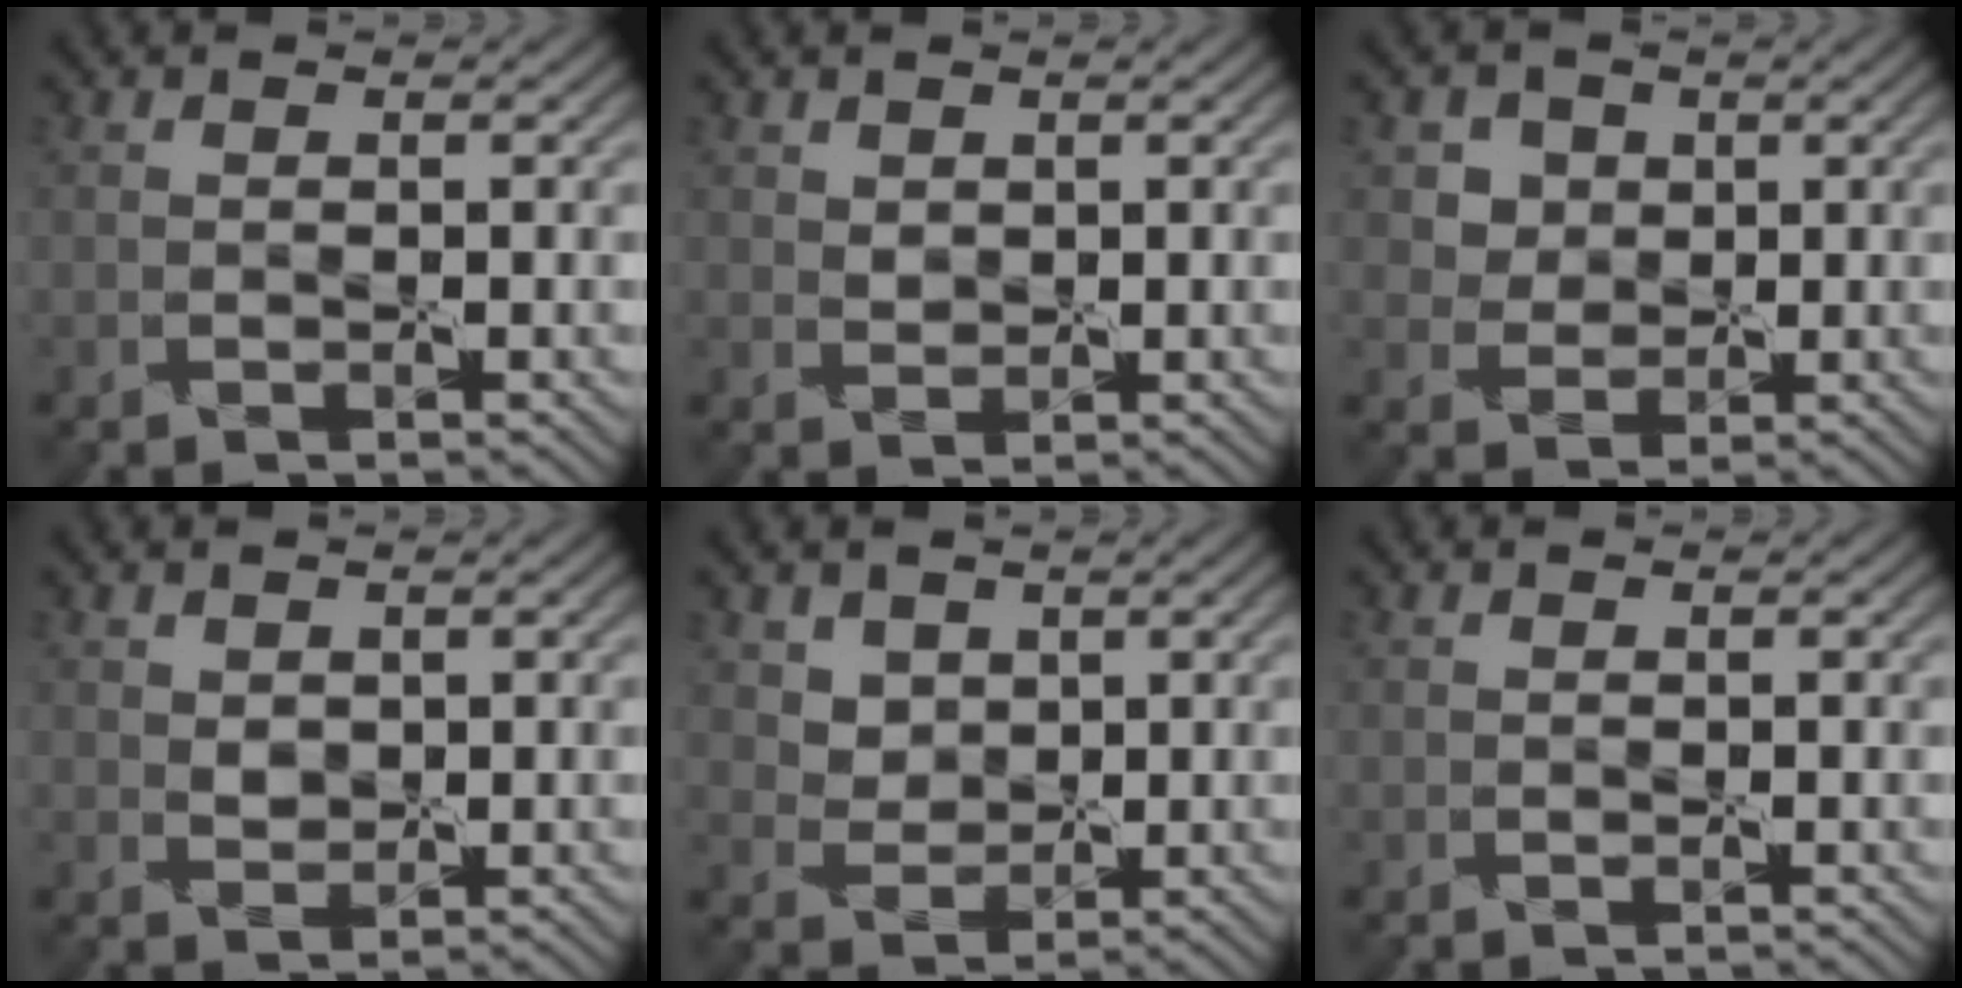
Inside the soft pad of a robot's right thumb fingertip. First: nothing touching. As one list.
[{"total": 1.3, "force": [1.2, 0.6, 0.1], "torque": [0.006, 0.007, 0.022]}, {"total": 4.3, "force": [2.6, 3.4, 0.4], "torque": [-0.019, 0.009, 0.043]}, {"total": 1.3, "force": [1.1, 0.7, 0.2], "torque": [0.005, 0.007, 0.020]}, {"total": 3.1, "force": [2.6, 1.7, -0.3], "torque": [-0.005, -0.006, 0.053]}, {"total": 0.0}]